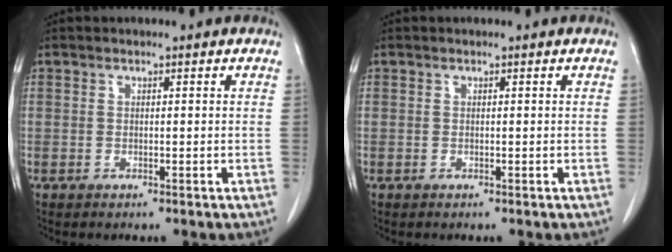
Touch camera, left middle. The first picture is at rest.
{"total": 0.0}